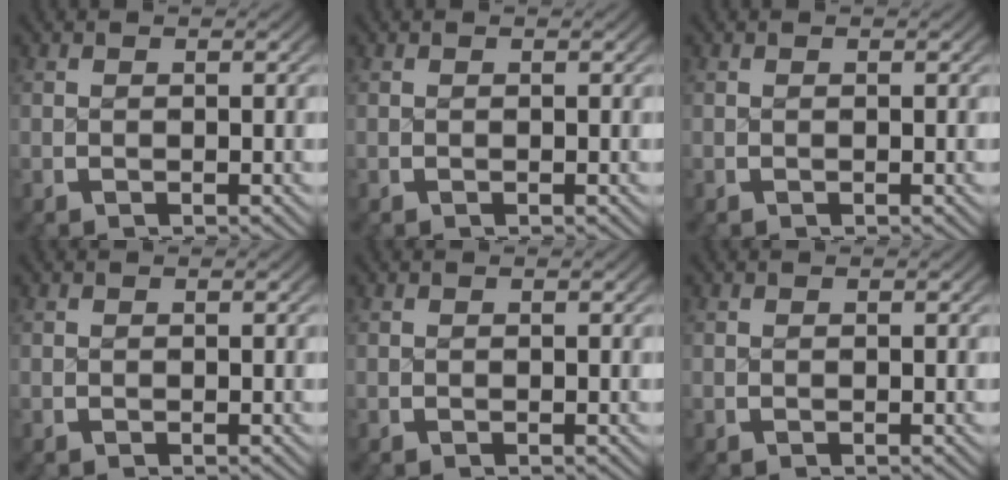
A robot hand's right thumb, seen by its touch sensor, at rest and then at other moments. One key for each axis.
{"total": 0.0}
{"total": 0.0}
{"total": 0.0}
{"total": 0.0}
{"total": 0.0}